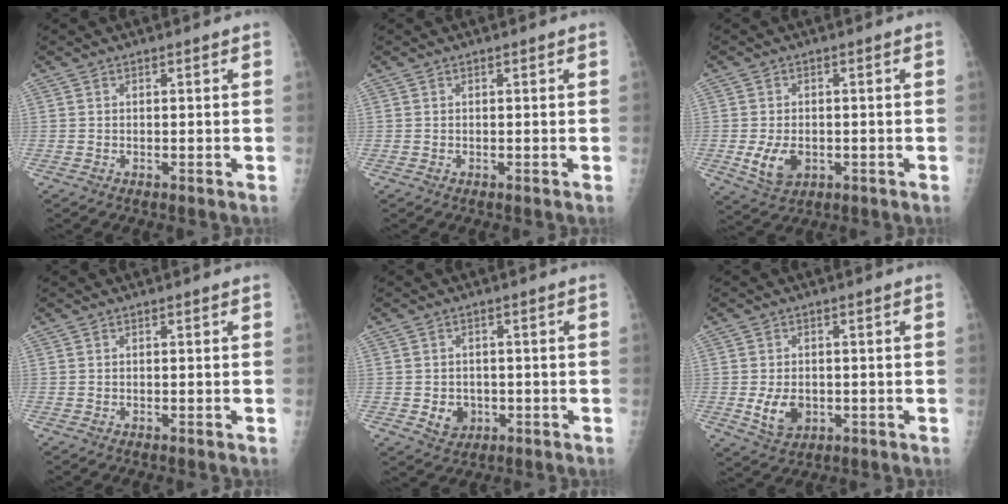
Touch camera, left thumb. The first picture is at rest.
{"total": 0.0}
{"total": 6.3, "force": [-1.4, 4.3, 4.4], "torque": [-0.074, -0.001, -0.015]}
{"total": 0.0}
{"total": 4.4, "force": [-1.0, 3.7, 2.1], "torque": [-0.014, 0.004, -0.006]}
{"total": 6.0, "force": [-1.0, 4.3, 4.0], "torque": [-0.060, -0.003, -0.007]}